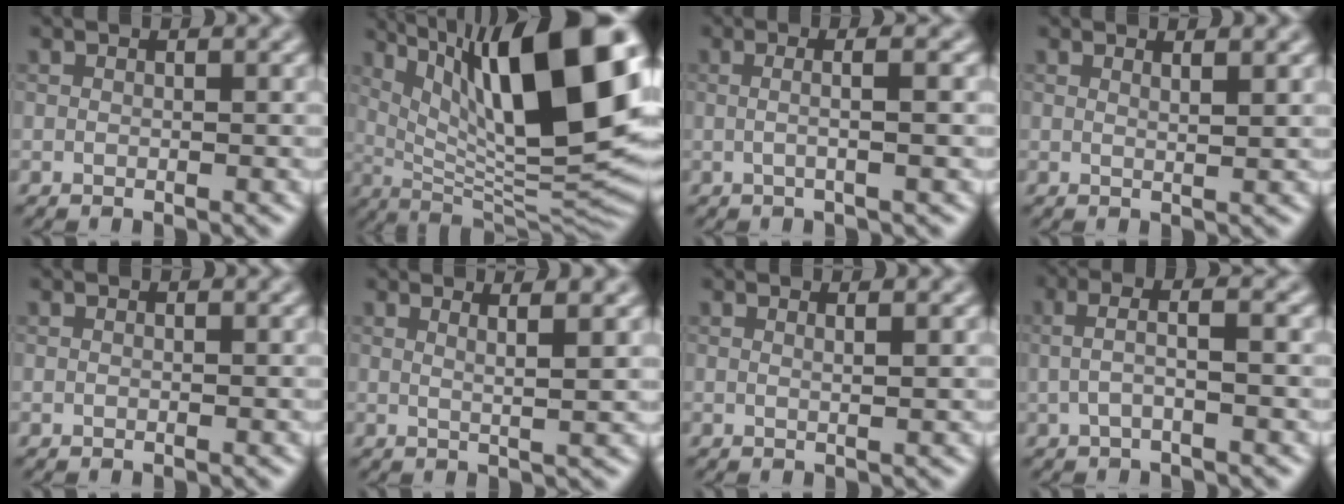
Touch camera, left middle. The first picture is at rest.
{"total": 17.1, "force": [5.9, 5.2, 15.2], "torque": [-0.235, 0.017, 0.120]}
{"total": 3.1, "force": [-0.3, 1.0, 3.0], "torque": [-0.031, 0.005, -0.023]}
{"total": 1.8, "force": [0.9, 0.6, 1.4], "torque": [-0.008, 0.011, -0.001]}
{"total": 0.0}
{"total": 2.6, "force": [1.2, 0.6, 2.2], "torque": [-0.029, 0.013, 0.005]}
{"total": 1.1, "force": [0.2, 0.5, 1.0], "torque": [-0.005, 0.007, -0.005]}
{"total": 2.6, "force": [-0.5, 0.6, 2.4], "torque": [-0.047, 0.009, -0.007]}